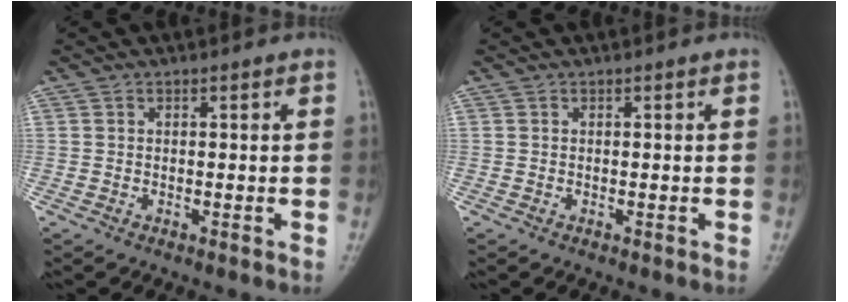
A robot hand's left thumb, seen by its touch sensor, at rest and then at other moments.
{"total": 0.0}